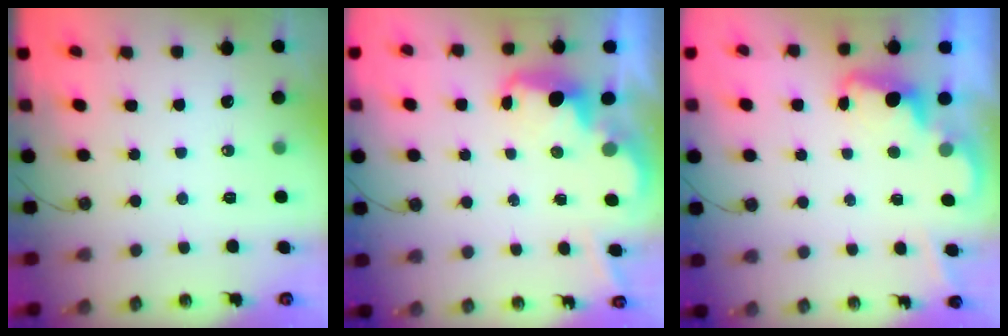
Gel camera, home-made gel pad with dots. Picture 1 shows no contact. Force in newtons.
{"total": 2.6, "press": 2.6, "slide": 0.5}
{"total": 2.4, "press": 2.4, "slide": 0.5}